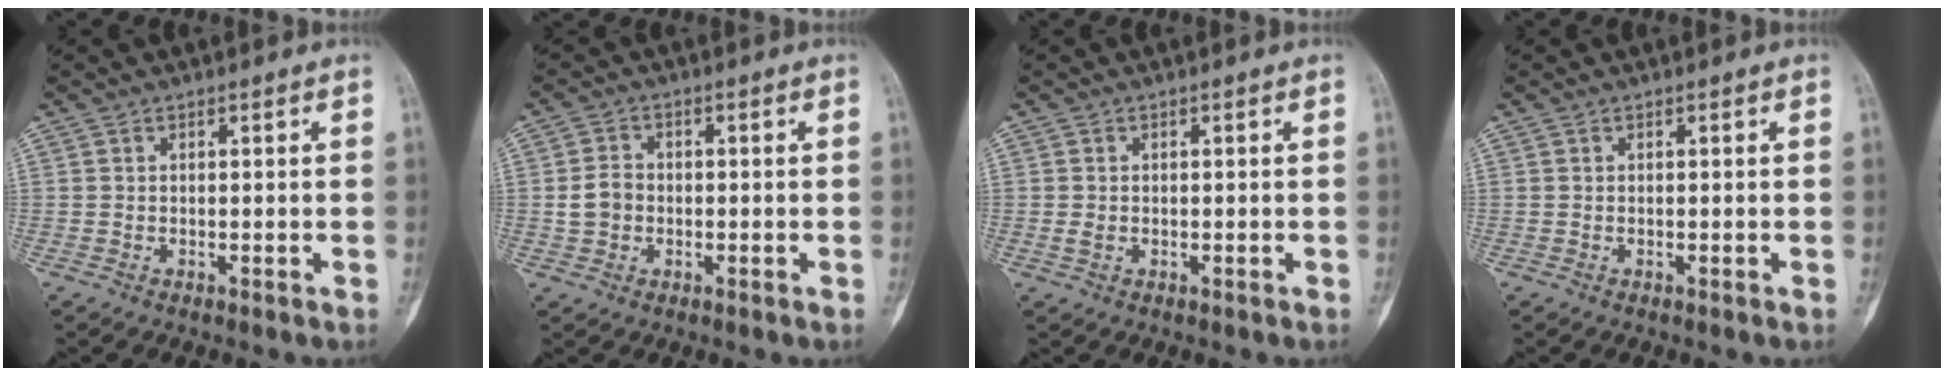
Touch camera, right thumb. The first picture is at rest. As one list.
[{"total": 4.1, "force": [-0.5, 3.4, 2.2], "torque": [-0.036, 0.011, -0.012]}, {"total": 1.2, "force": [-0.2, 0.9, 0.7], "torque": [-0.016, 0.000, -0.004]}, {"total": 0.0}]